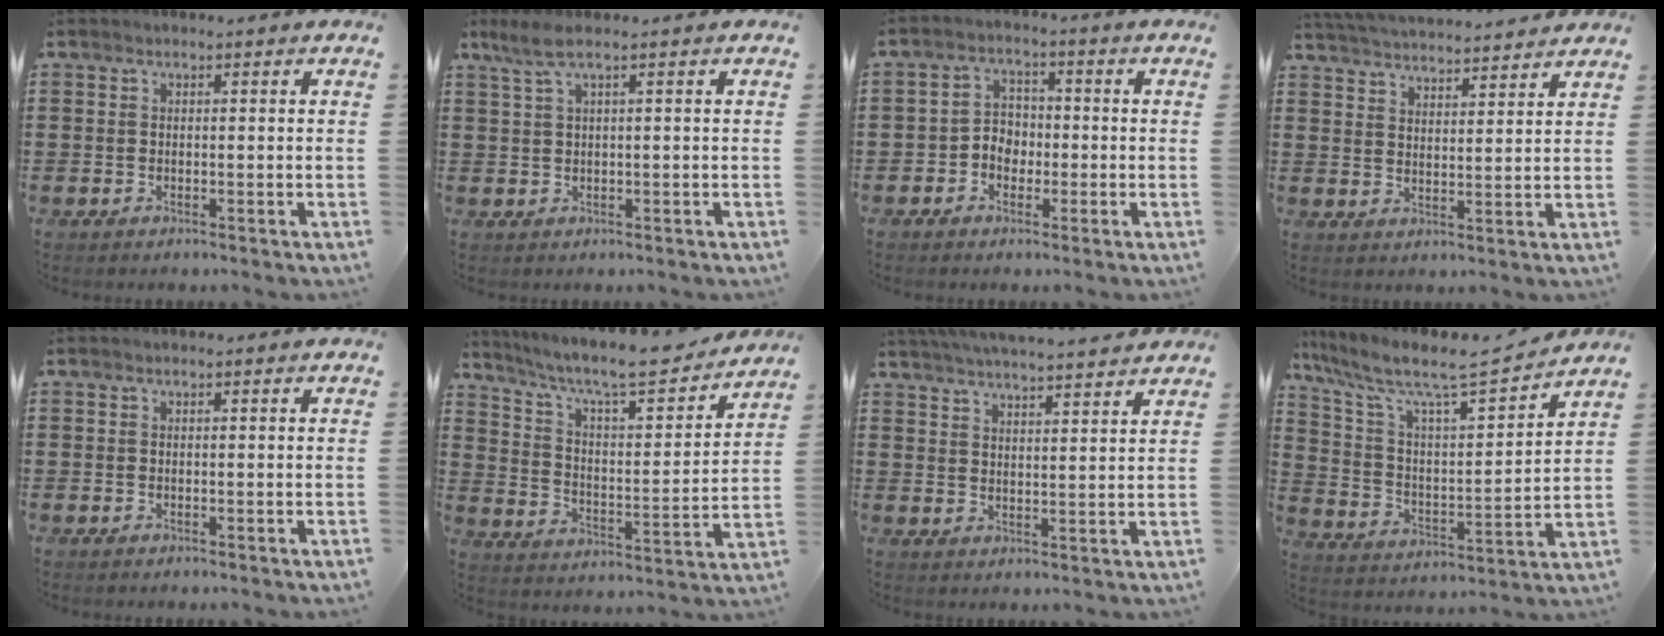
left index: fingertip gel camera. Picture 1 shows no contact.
{"total": 2.3, "force": [0.9, 0.0, 2.2], "torque": [-0.051, -0.004, 0.014]}
{"total": 3.4, "force": [-1.4, 2.7, 1.5], "torque": [-0.037, 0.010, -0.031]}
{"total": 3.7, "force": [3.7, -0.2, 0.2], "torque": [-0.020, -0.024, 0.063]}
{"total": 0.0}
{"total": 9.0, "force": [7.9, 0.6, 4.4], "torque": [-0.109, -0.056, 0.127]}
{"total": 4.7, "force": [4.6, -0.5, 1.0], "torque": [-0.036, -0.023, 0.080]}
{"total": 8.6, "force": [7.0, 1.2, 4.8], "torque": [-0.125, -0.052, 0.112]}